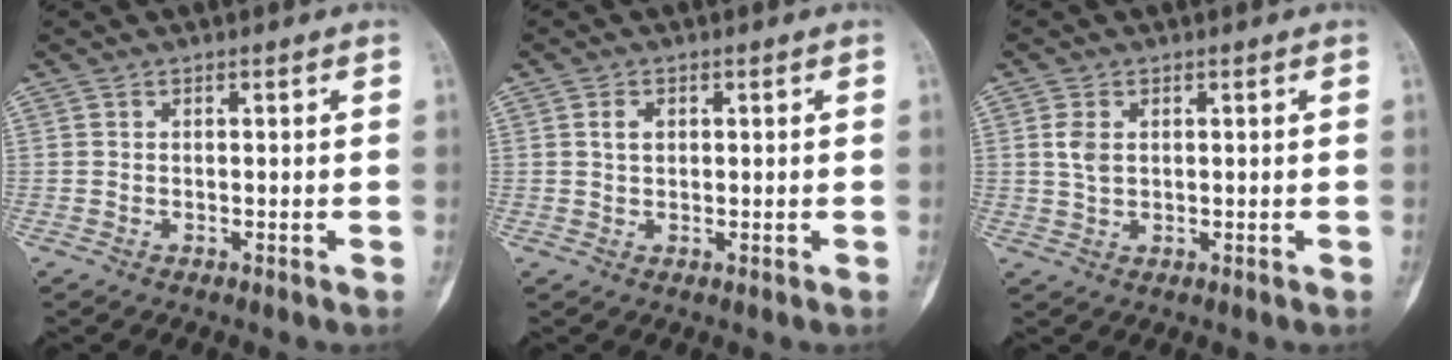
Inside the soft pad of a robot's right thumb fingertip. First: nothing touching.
{"total": 2.0, "force": [0.6, 1.4, 1.4], "torque": [-0.021, 0.001, 0.009]}
{"total": 2.9, "force": [0.7, 1.9, 2.1], "torque": [-0.038, -0.001, 0.016]}